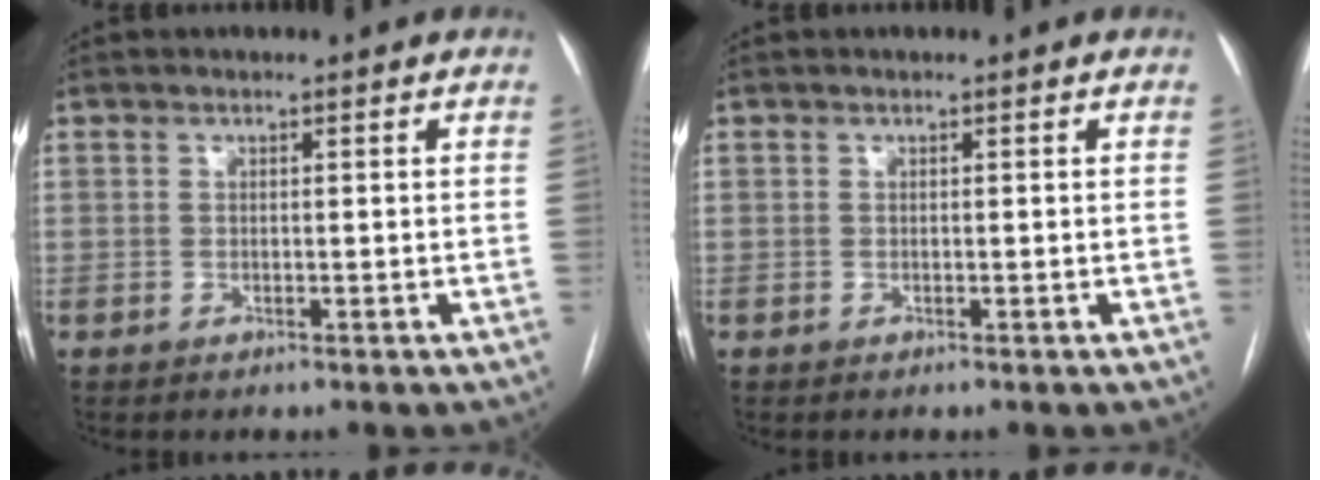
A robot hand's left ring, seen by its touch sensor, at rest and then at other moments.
{"total": 0.0}